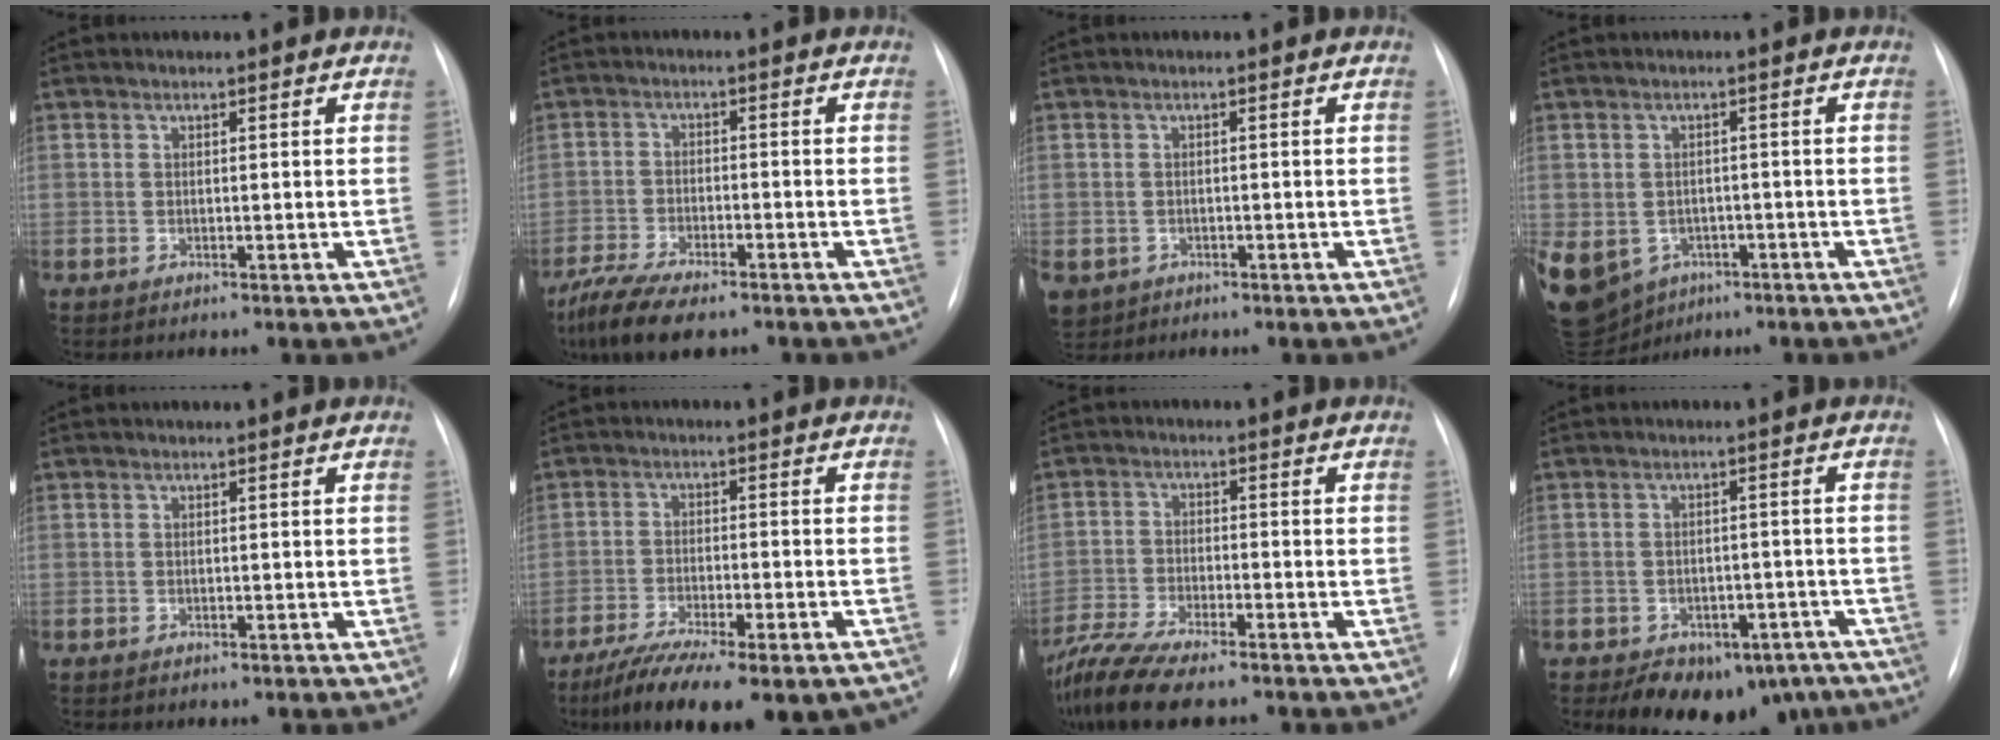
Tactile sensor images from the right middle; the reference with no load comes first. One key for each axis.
{"total": 10.1, "fx": -7.7, "fy": 2.8, "fz": 5.9, "tx": -0.107, "ty": -0.021, "tz": -0.130}
{"total": 5.4, "fx": -2.7, "fy": 4.4, "fz": 1.5, "tx": -0.038, "ty": 0.001, "tz": -0.037}
{"total": 26.3, "fx": -10.8, "fy": 21.3, "fz": 10.8, "tx": -0.388, "ty": -0.013, "tz": -0.147}
{"total": 0.0}
{"total": 16.5, "fx": -12.4, "fy": 4.0, "fz": 10.2, "tx": -0.144, "ty": -0.020, "tz": -0.188}
{"total": 11.7, "fx": -9.6, "fy": 1.9, "fz": 6.3, "tx": -0.121, "ty": -0.021, "tz": -0.164}
{"total": 13.2, "fx": -9.3, "fy": 7.6, "fz": 5.4, "tx": -0.066, "ty": 0.016, "tz": -0.112}